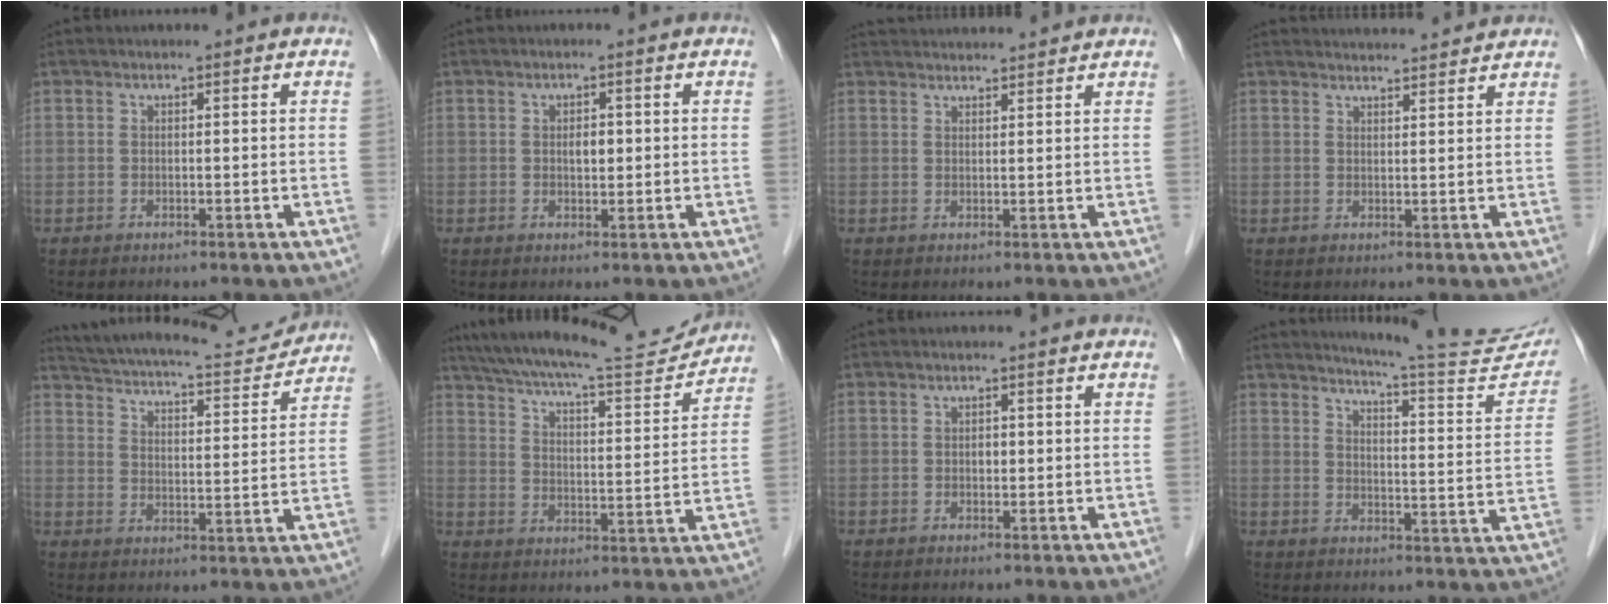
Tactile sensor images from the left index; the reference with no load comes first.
{"total": 1.9, "force": [0.2, 1.0, 1.5], "torque": [-0.025, 0.001, 0.003]}
{"total": 8.7, "force": [8.4, 0.6, 2.1], "torque": [-0.031, 0.034, 0.113]}
{"total": 8.2, "force": [8.1, 0.5, 1.5], "torque": [-0.019, 0.021, 0.096]}
{"total": 16.8, "force": [15.8, 2.7, 5.1], "torque": [-0.088, 0.001, 0.222]}
{"total": 19.5, "force": [18.2, 1.7, 7.0], "torque": [-0.120, -0.012, 0.259]}
{"total": 1.0, "force": [0.0, 0.7, 0.7], "torque": [-0.011, 0.002, -0.001]}
{"total": 17.3, "force": [16.2, 0.4, 6.1], "torque": [-0.087, -0.074, 0.195]}